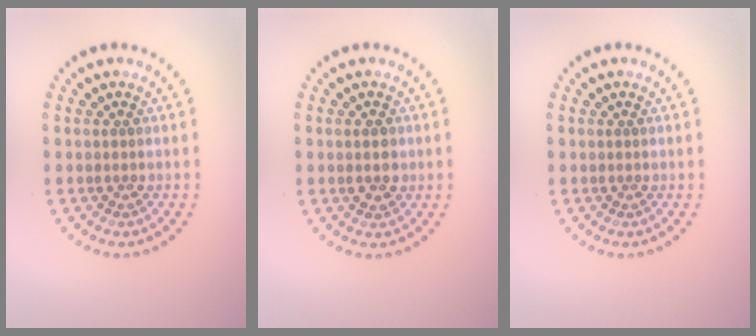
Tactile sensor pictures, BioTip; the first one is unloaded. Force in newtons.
{"total": 1.3, "press": 1.3, "slide": 0.1}
{"total": 0.0}